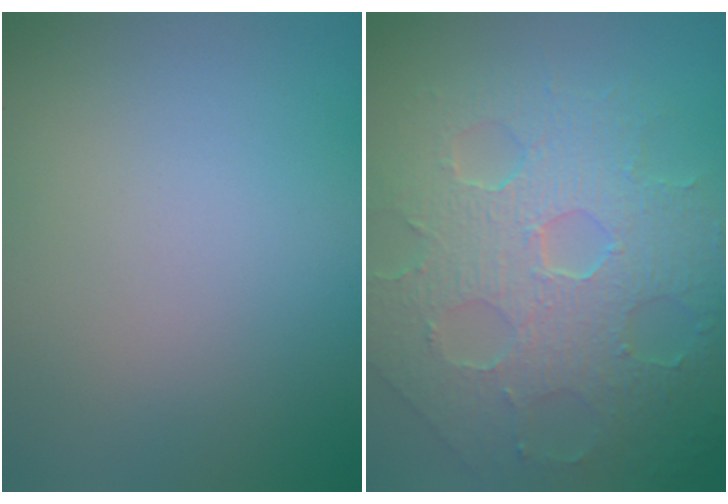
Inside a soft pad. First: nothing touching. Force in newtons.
{"total": 8.5, "press": 5.8, "slide": 6.2}